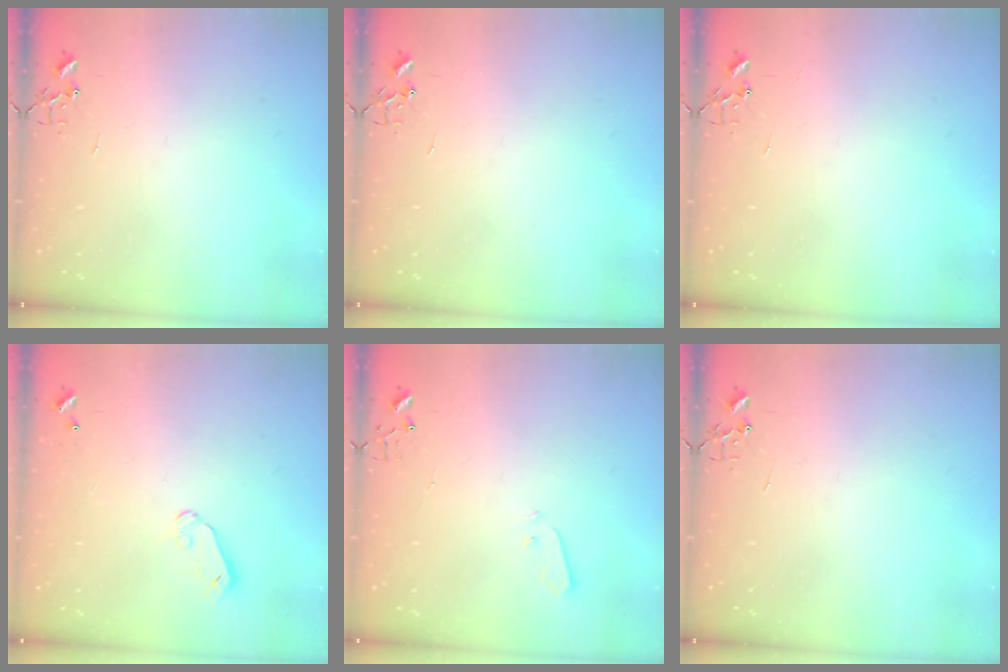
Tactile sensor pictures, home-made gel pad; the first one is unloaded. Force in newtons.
{"total": 0.0}
{"total": 0.0}
{"total": 5.4, "press": 5.4, "slide": 0.5}
{"total": 2.9, "press": 2.9, "slide": 0.1}
{"total": 0.0}